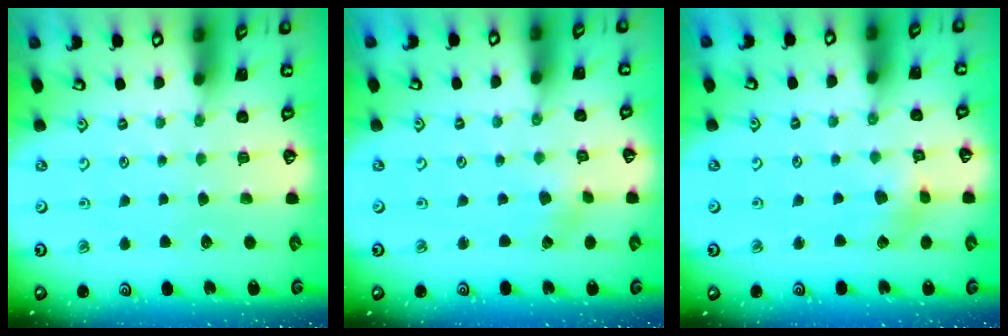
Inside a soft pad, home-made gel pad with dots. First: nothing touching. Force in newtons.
{"total": 1.5, "press": 1.4, "slide": 0.2}
{"total": 3.5, "press": 3.5, "slide": 0.5}